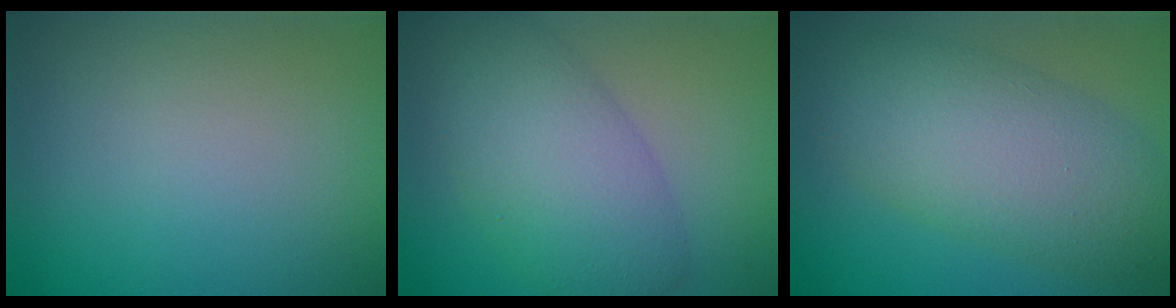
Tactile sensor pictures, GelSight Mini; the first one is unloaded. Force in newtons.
{"total": 7.4, "press": 7.3, "slide": 0.3}
{"total": 8.3, "press": 8.3, "slide": 0.1}